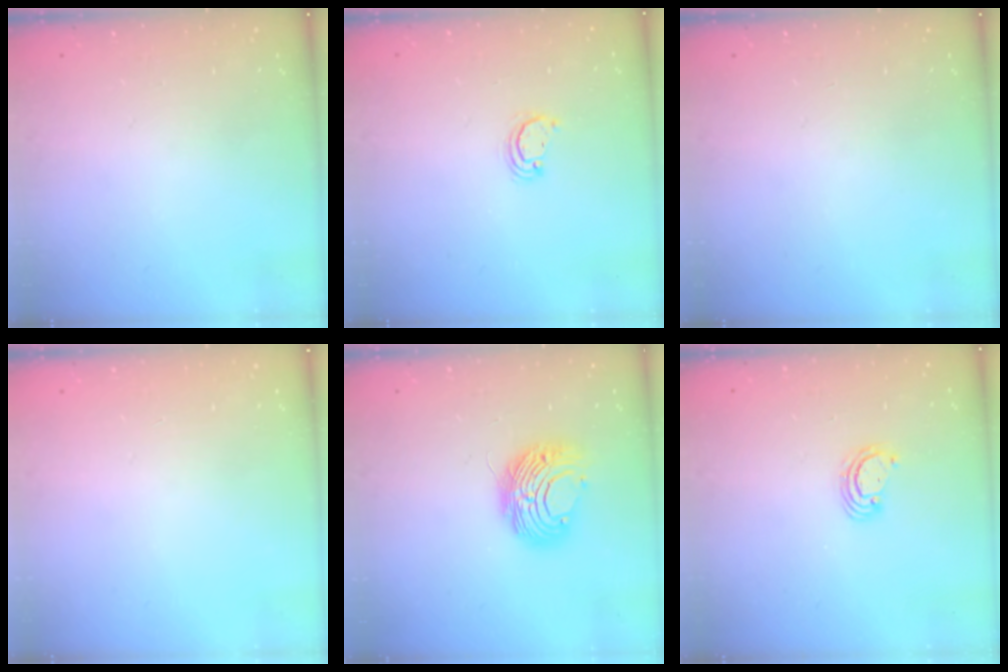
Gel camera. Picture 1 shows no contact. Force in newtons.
{"total": 2.2, "press": 2.2, "slide": 0.3}
{"total": 0.0}
{"total": 0.0}
{"total": 8.9, "press": 8.9, "slide": 0.1}
{"total": 2.4, "press": 2.4, "slide": 0.2}